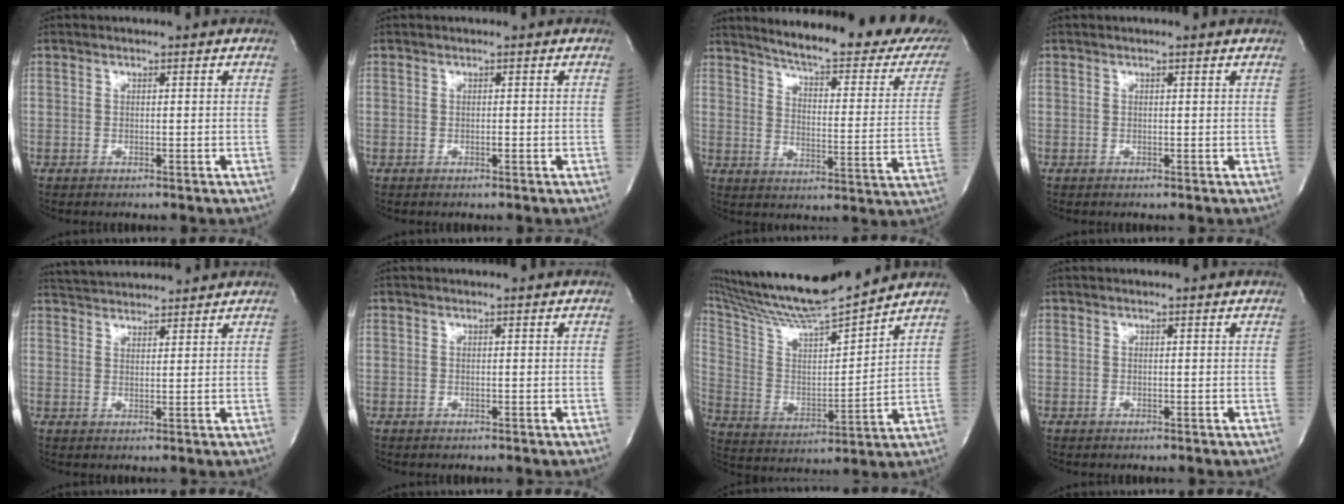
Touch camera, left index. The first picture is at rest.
{"total": 0.0}
{"total": 25.1, "force": [22.1, 4.3, 11.0], "torque": [-0.150, -0.076, 0.258]}
{"total": 0.8, "force": [0.7, 0.0, 0.4], "torque": [-0.012, 0.009, 0.011]}
{"total": 8.2, "force": [7.9, 0.8, 1.9], "torque": [-0.041, 0.031, 0.125]}
{"total": 0.0}
{"total": 18.6, "force": [16.9, 0.6, 7.7], "torque": [-0.153, -0.001, 0.297]}
{"total": 0.0}